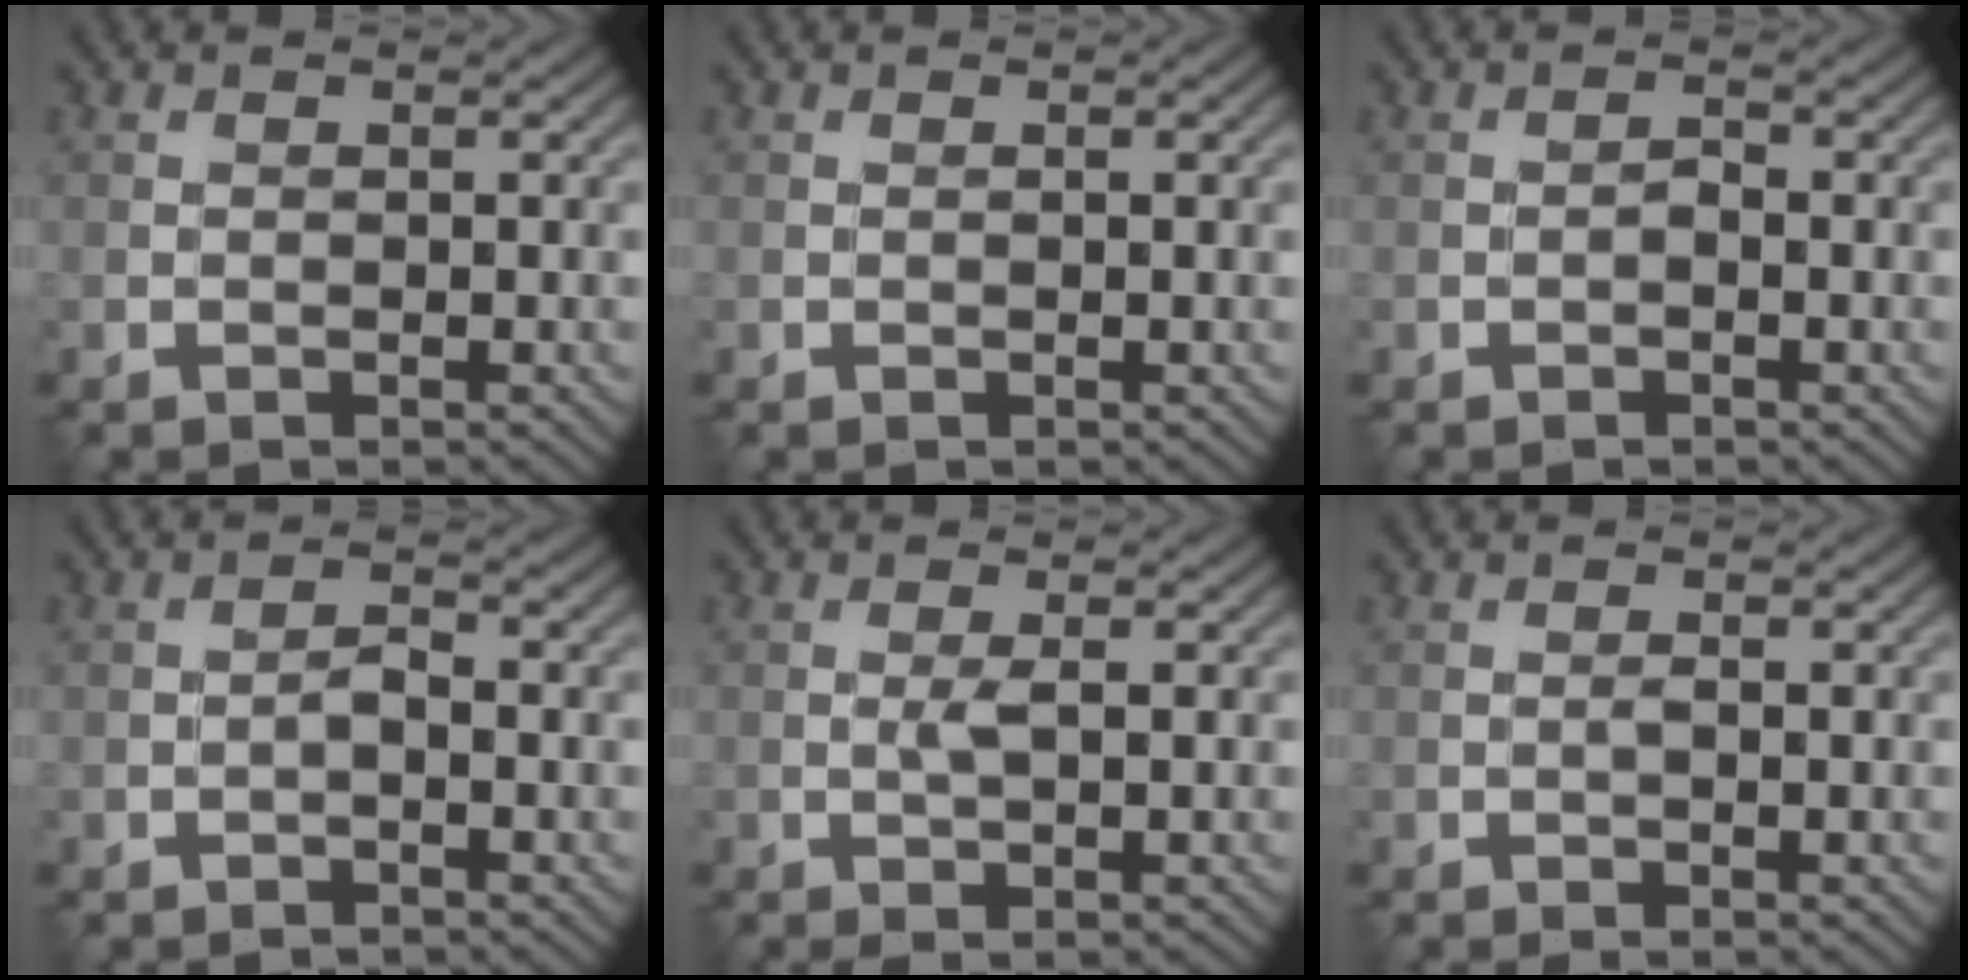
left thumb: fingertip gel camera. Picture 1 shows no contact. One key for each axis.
{"total": 0.5, "fx": 0.0, "fy": 0.1, "fz": 0.5, "tx": -0.009, "ty": -0.002, "tz": 0.001}
{"total": 0.7, "fx": -0.4, "fy": 0.4, "fz": 0.4, "tx": -0.005, "ty": 0.002, "tz": -0.011}
{"total": 1.1, "fx": -0.6, "fy": 0.5, "fz": 0.8, "tx": -0.014, "ty": 0.004, "tz": -0.016}
{"total": 1.9, "fx": -0.1, "fy": 0.3, "fz": 1.9, "tx": -0.037, "ty": -0.001, "tz": -0.002}
{"total": 0.9, "fx": -0.2, "fy": 0.3, "fz": 0.9, "tx": -0.016, "ty": 0.001, "tz": -0.004}